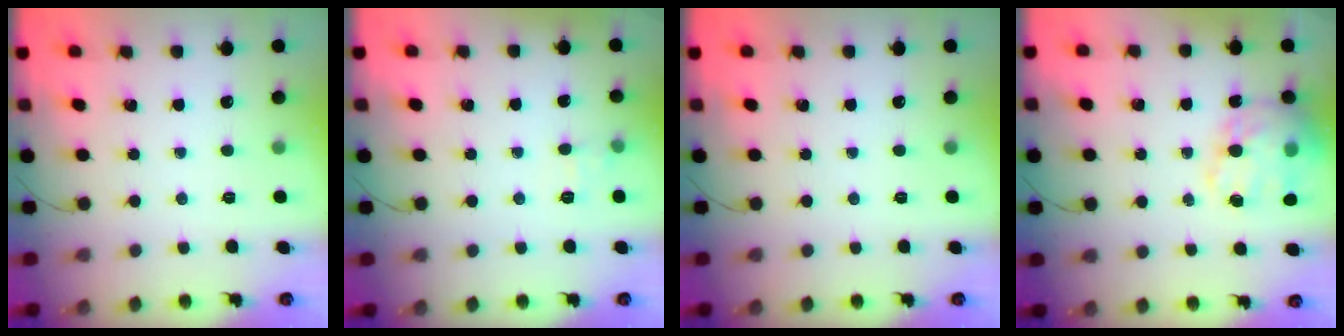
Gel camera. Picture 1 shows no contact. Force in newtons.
{"total": 5.8, "press": 5.6, "slide": 1.8}
{"total": 0.0}
{"total": 20.7, "press": 20.2, "slide": 4.2}